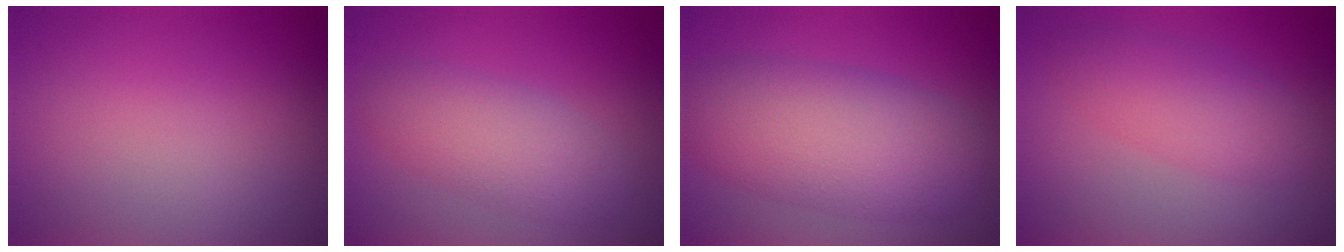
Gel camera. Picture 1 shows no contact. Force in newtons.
{"total": 4.2, "press": 4.2, "slide": 0.4}
{"total": 8.1, "press": 8.1, "slide": 0.3}
{"total": 3.7, "press": 3.7, "slide": 0.1}